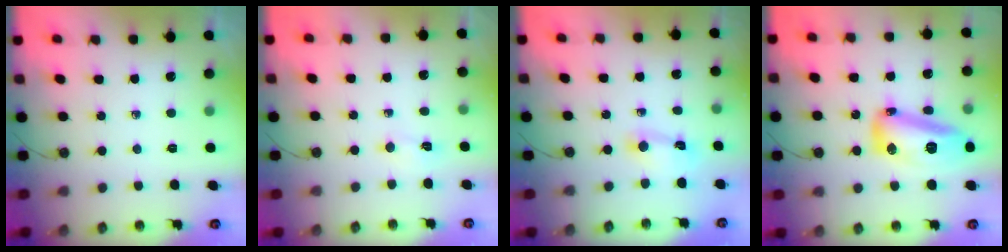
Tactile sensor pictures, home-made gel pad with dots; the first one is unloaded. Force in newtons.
{"total": 2.3, "press": 2.3, "slide": 0.5}
{"total": 2.7, "press": 2.7, "slide": 0.3}
{"total": 15.8, "press": 15.7, "slide": 1.4}